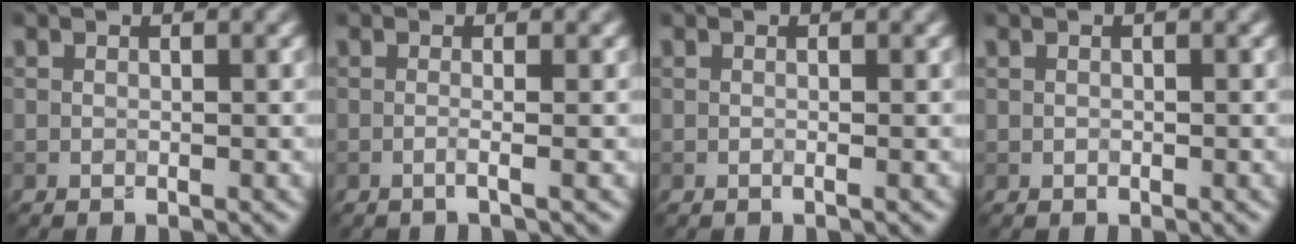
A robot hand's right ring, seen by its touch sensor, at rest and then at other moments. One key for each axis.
{"total": 1.7, "fx": -0.1, "fy": 0.6, "fz": 1.5, "tx": -0.012, "ty": -0.010, "tz": -0.025}
{"total": 0.6, "fx": 0.0, "fy": 0.1, "fz": 0.5, "tx": -0.009, "ty": -0.010, "tz": -0.007}
{"total": 0.0}